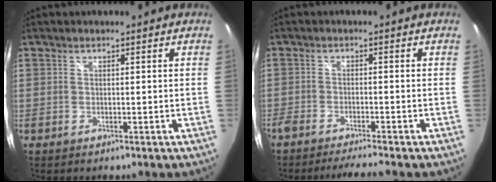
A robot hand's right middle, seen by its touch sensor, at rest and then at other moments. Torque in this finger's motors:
{"motor_torque": [1.12, -1.02, 0.51, 0.18]}